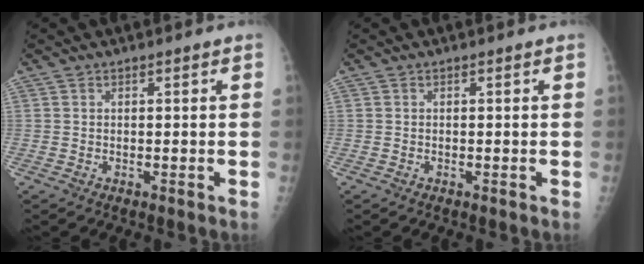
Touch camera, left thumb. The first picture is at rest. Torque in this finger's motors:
{"motor_torque": [0.09, 0.08, 0.00, 0.00, 0.00]}